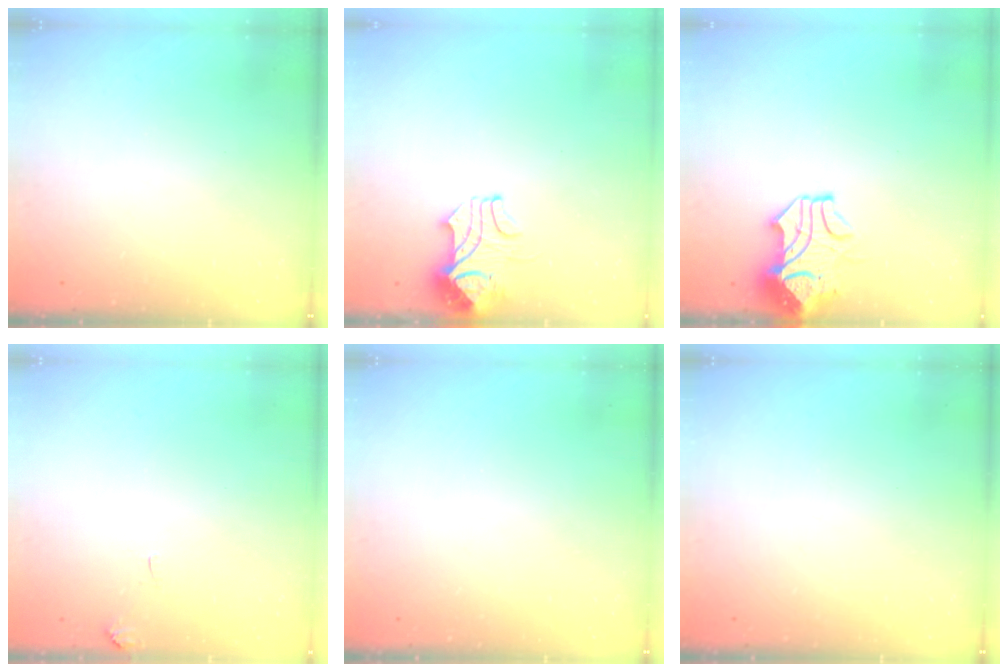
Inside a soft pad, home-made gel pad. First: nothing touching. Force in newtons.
{"total": 2.5, "press": 2.4, "slide": 0.8}
{"total": 2.2, "press": 1.9, "slide": 1.1}
{"total": 2.0, "press": 2.0, "slide": 0.3}
{"total": 0.0}
{"total": 0.0}